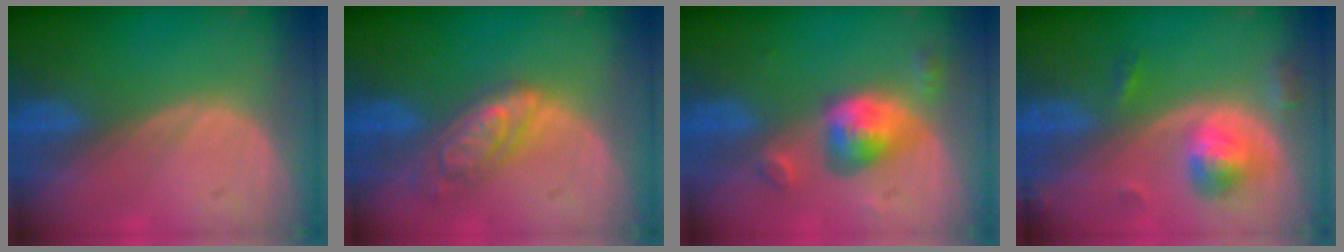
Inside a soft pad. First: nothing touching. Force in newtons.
{"total": 6.4, "press": 5.7, "slide": 3.0}
{"total": 5.7, "press": 5.4, "slide": 1.8}
{"total": 5.3, "press": 5.1, "slide": 1.5}